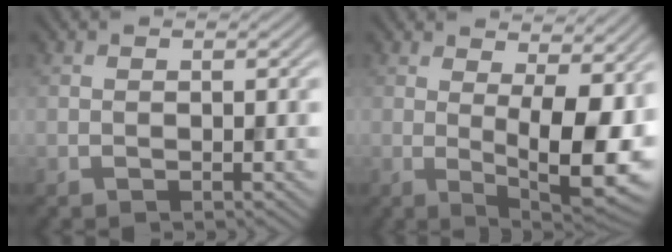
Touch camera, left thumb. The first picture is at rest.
{"total": 11.2, "force": [1.0, 3.8, 10.4], "torque": [-0.142, -0.002, 0.016]}